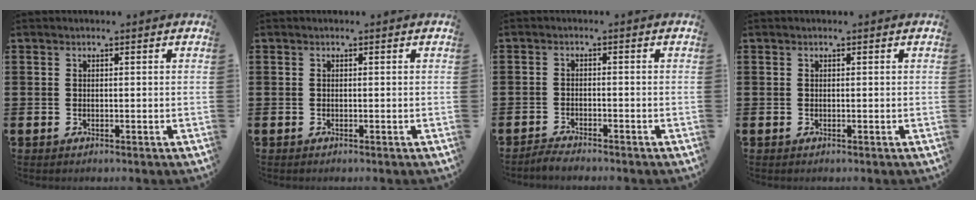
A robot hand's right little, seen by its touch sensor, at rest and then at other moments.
{"total": 0.0}
{"total": 1.7, "force": [-1.7, 0.0, 0.1], "torque": [-0.006, 0.002, -0.033]}
{"total": 0.0}